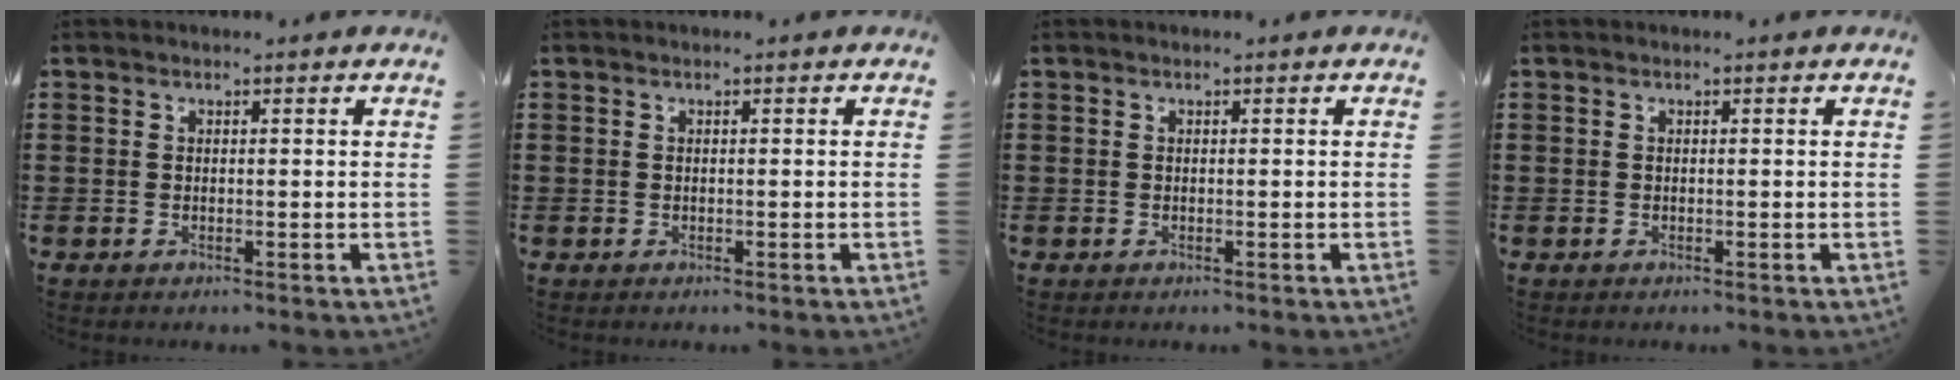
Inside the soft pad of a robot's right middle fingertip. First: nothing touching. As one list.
[{"total": 0.0}, {"total": 0.0}, {"total": 0.0}]